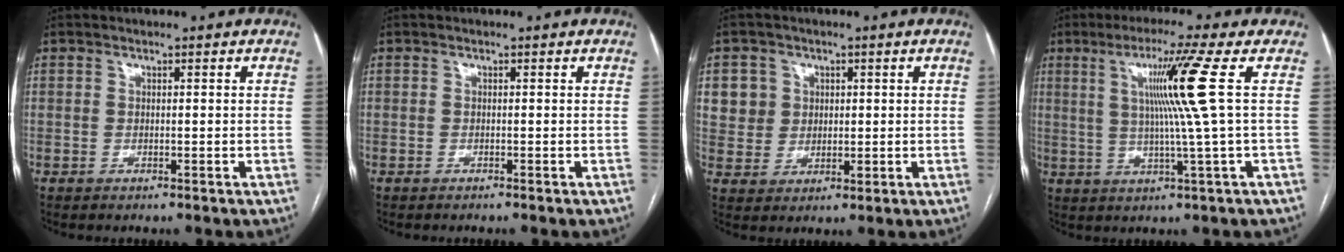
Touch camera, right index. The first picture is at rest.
{"total": 0.0}
{"total": 6.0, "force": [1.9, 5.6, 0.6], "torque": [-0.008, 0.012, 0.043]}
{"total": 9.8, "force": [2.3, -3.0, 9.1], "torque": [-0.154, 0.001, 0.050]}